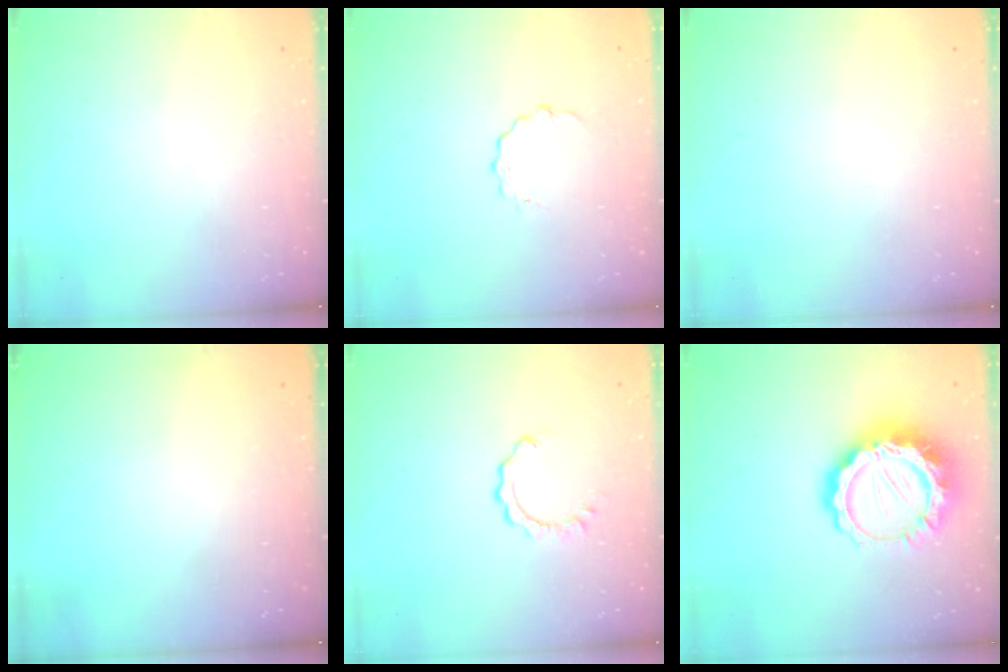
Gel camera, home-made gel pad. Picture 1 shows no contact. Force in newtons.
{"total": 5.3, "press": 5.3, "slide": 0.4}
{"total": 0.0}
{"total": 0.0}
{"total": 1.3, "press": 1.2, "slide": 0.2}
{"total": 16.3, "press": 16.3, "slide": 1.3}